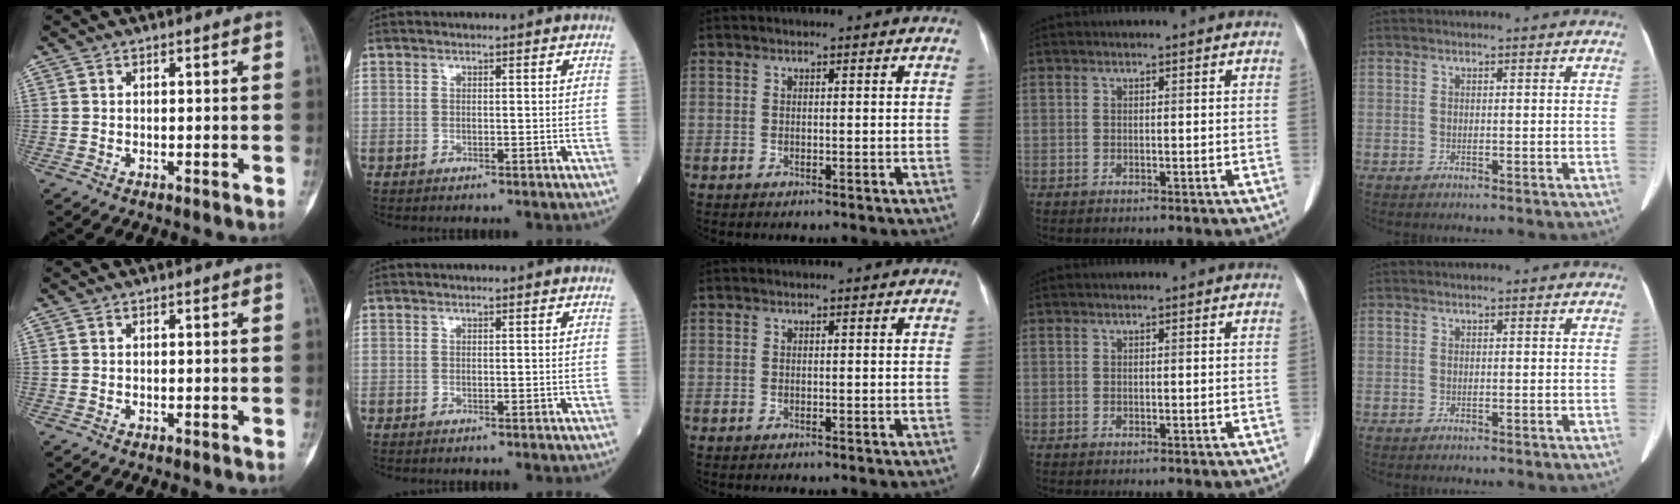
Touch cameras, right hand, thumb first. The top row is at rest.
{}